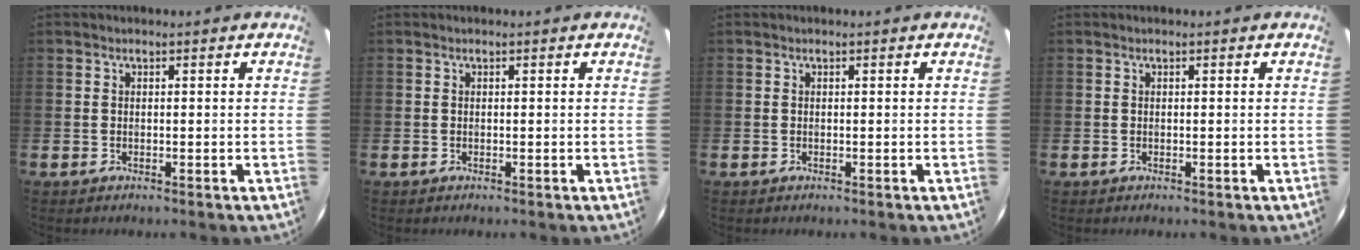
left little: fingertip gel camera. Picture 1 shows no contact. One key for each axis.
{"total": 0.0}
{"total": 0.0}
{"total": 0.0}